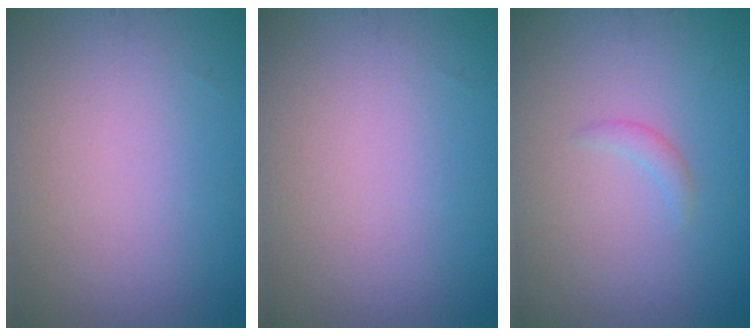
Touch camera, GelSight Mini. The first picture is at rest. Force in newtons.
{"total": 0.0}
{"total": 0.9, "press": 0.9, "slide": 0.1}